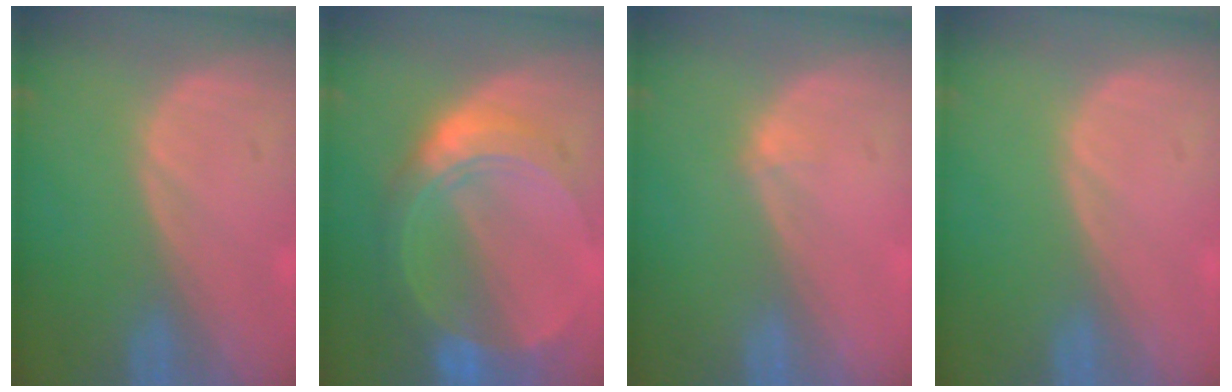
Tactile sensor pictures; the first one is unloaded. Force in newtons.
{"total": 8.7, "press": 8.7, "slide": 0.6}
{"total": 0.8, "press": 0.6, "slide": 0.5}
{"total": 0.0}